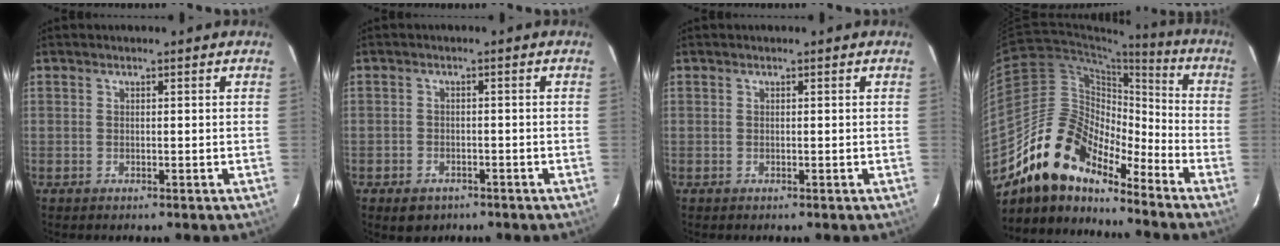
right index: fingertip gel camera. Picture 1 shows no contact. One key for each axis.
{"total": 4.2, "fx": -2.6, "fy": 3.0, "fz": 1.2, "tx": -0.033, "ty": 0.001, "tz": -0.035}
{"total": 0.0}
{"total": 16.1, "fx": -12.9, "fy": 6.8, "fz": 6.8, "tx": -0.128, "ty": 0.015, "tz": -0.245}